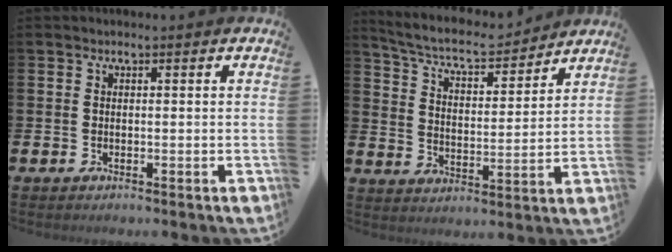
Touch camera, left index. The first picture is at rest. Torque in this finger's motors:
{"motor_torque": [0.65, -1.47, 0.05, 0.01]}